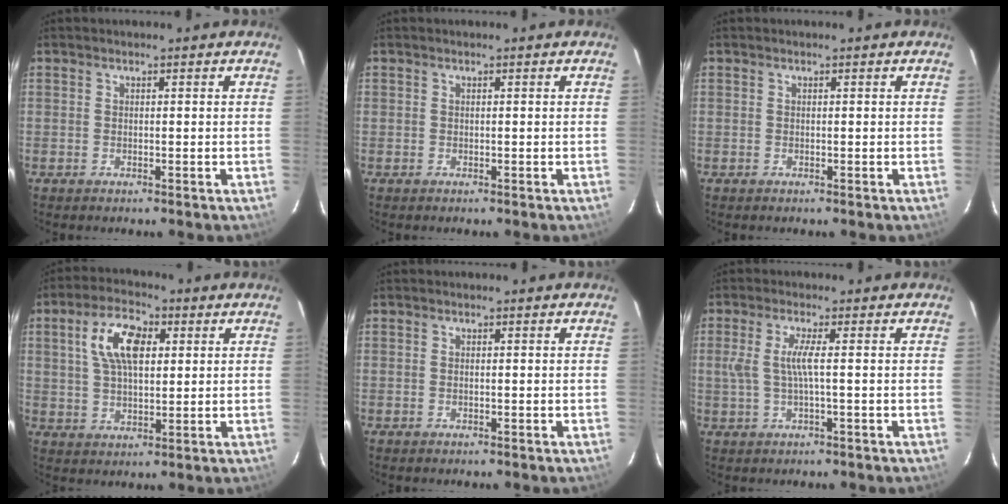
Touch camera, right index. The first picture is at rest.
{"total": 0.0}
{"total": 0.0}
{"total": 9.9, "force": [3.0, 5.0, 8.0], "torque": [-0.154, 0.022, 0.055]}
{"total": 0.0}
{"total": 4.0, "force": [0.0, 0.0, 4.0], "torque": [-0.086, 0.002, 0.006]}